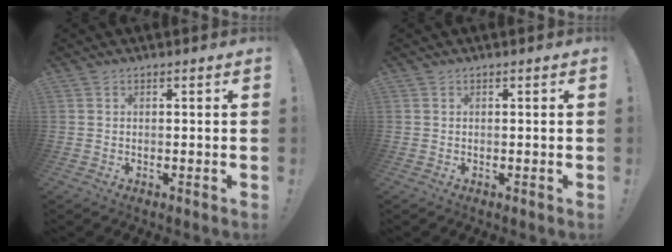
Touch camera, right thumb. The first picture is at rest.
{"total": 0.0}